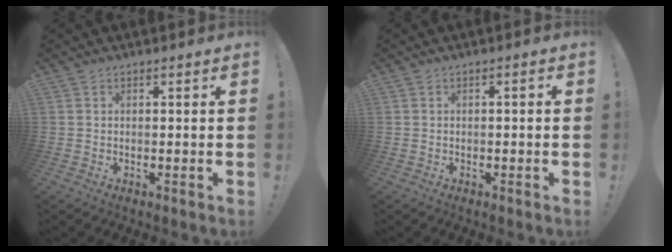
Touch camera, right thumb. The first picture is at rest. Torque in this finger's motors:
{"motor_torque": [-0.26, -0.10, -0.02, -0.01, 0.00]}